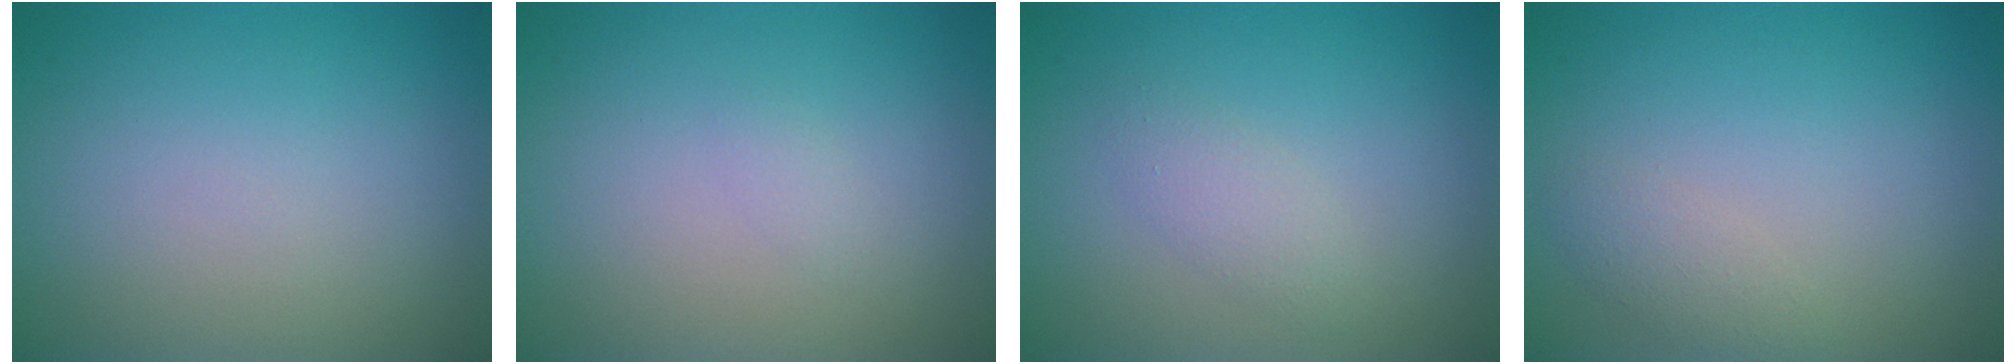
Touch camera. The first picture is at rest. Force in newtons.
{"total": 0.5, "press": 0.5, "slide": 0.1}
{"total": 1.6, "press": 1.6, "slide": 0.1}
{"total": 1.4, "press": 1.4, "slide": 0.1}